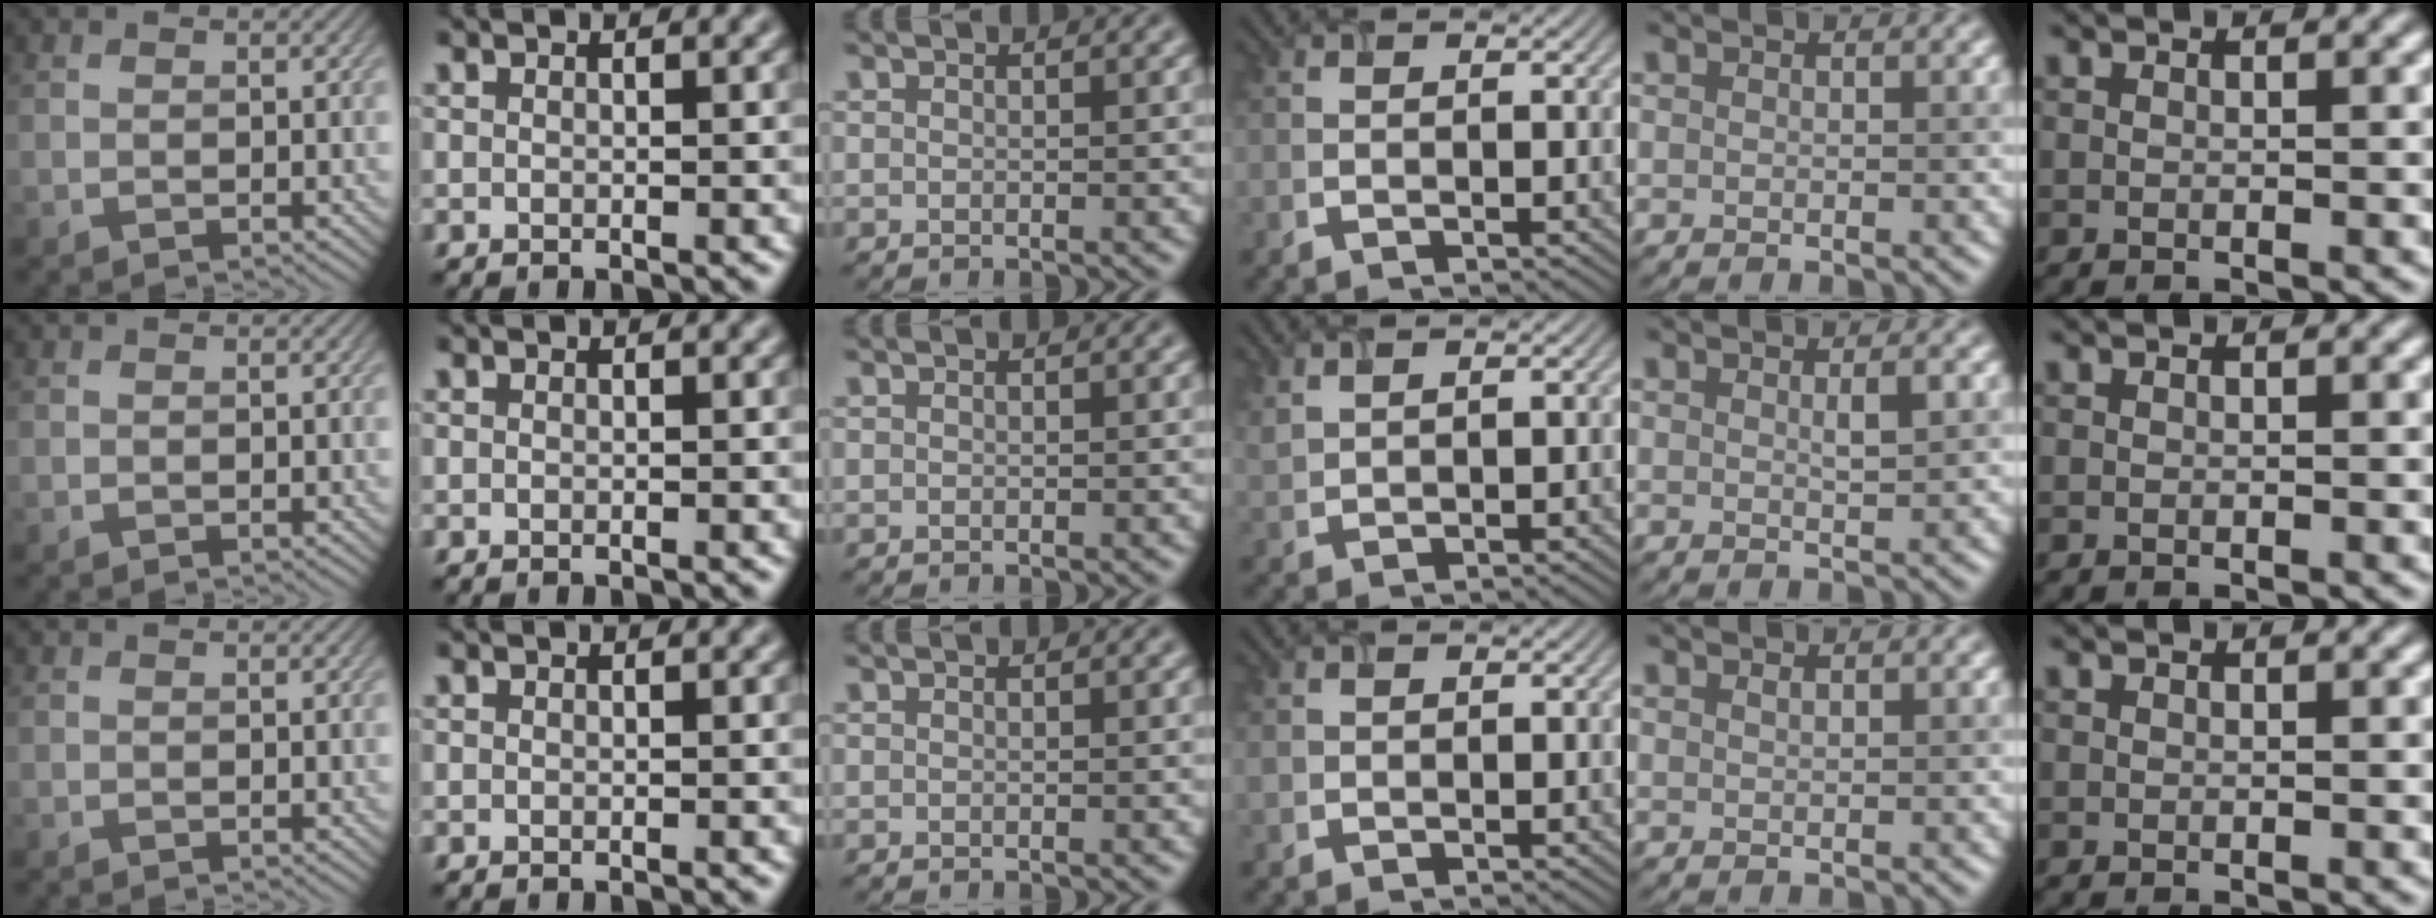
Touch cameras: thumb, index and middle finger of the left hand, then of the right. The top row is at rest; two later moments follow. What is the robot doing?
{"motion": "close", "object": "airpods case & airpods"}